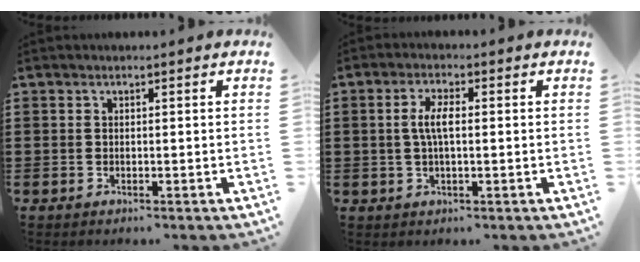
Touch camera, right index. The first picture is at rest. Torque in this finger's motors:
{"motor_torque": [0.50, -0.46, 0.13, 0.09]}